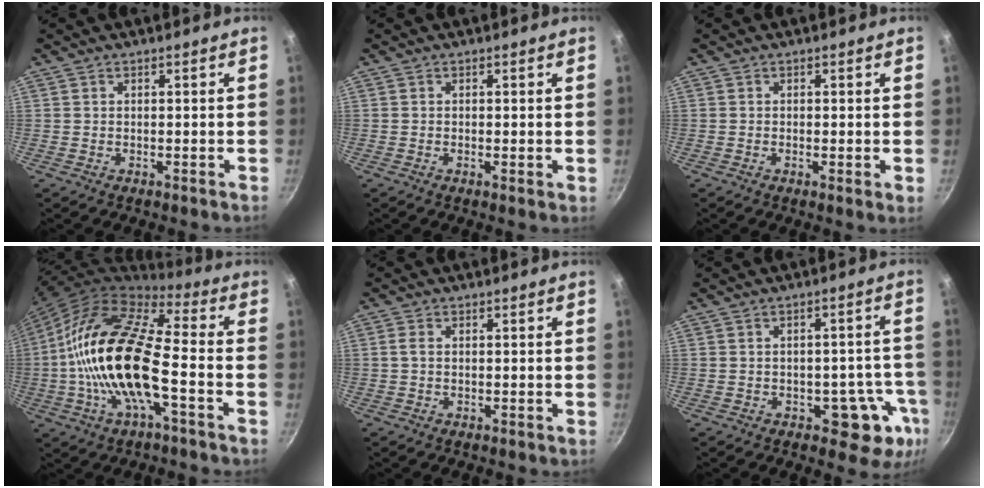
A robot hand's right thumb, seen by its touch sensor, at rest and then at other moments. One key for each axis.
{"total": 0.7, "fx": 0.0, "fy": 0.2, "fz": 0.7, "tx": -0.010, "ty": -0.002, "tz": -0.003}
{"total": 1.2, "fx": -0.1, "fy": 0.2, "fz": 1.2, "tx": -0.018, "ty": -0.006, "tz": -0.006}
{"total": 20.9, "fx": -3.8, "fy": 8.0, "fz": 18.9, "tx": -0.357, "ty": 0.033, "tz": -0.089}
{"total": 1.3, "fx": 0.0, "fy": 0.8, "fz": 1.0, "tx": -0.024, "ty": 0.003, "tz": -0.002}
{"total": 9.3, "fx": -3.7, "fy": 5.8, "fz": 6.3, "tx": -0.014, "ty": 0.032, "tz": -0.037}